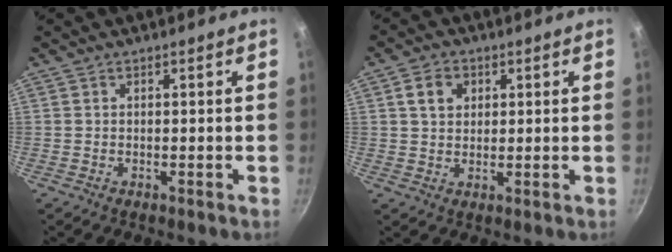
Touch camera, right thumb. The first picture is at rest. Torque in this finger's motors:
{"motor_torque": [0.04, 1.54, 0.44, -0.24, 0.14]}